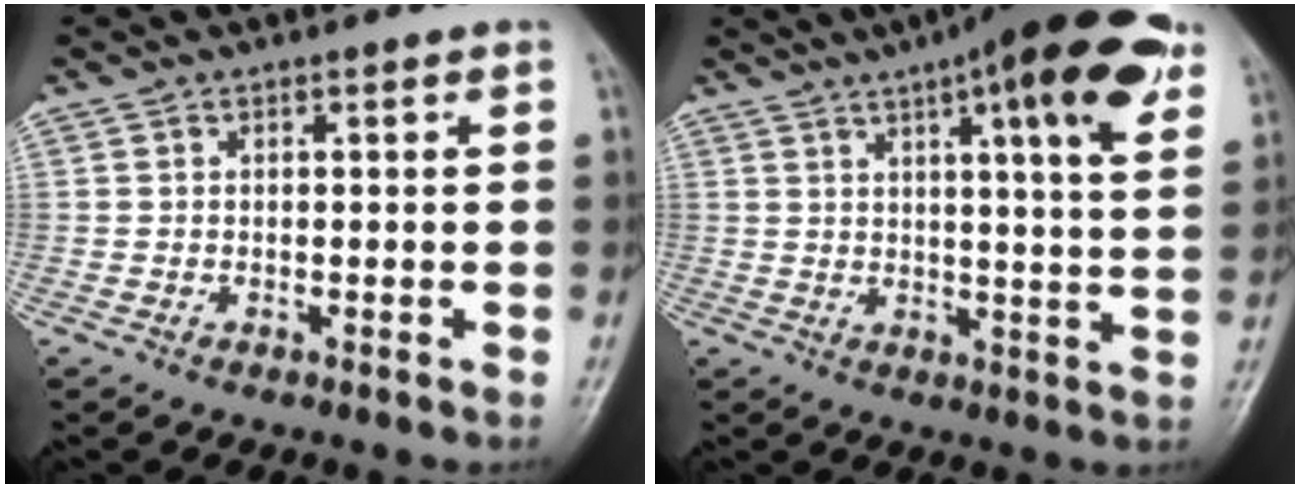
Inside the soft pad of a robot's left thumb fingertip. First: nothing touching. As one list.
[{"total": 18.2, "force": [9.6, 3.7, 15.0], "torque": [-0.196, -0.018, 0.126]}]